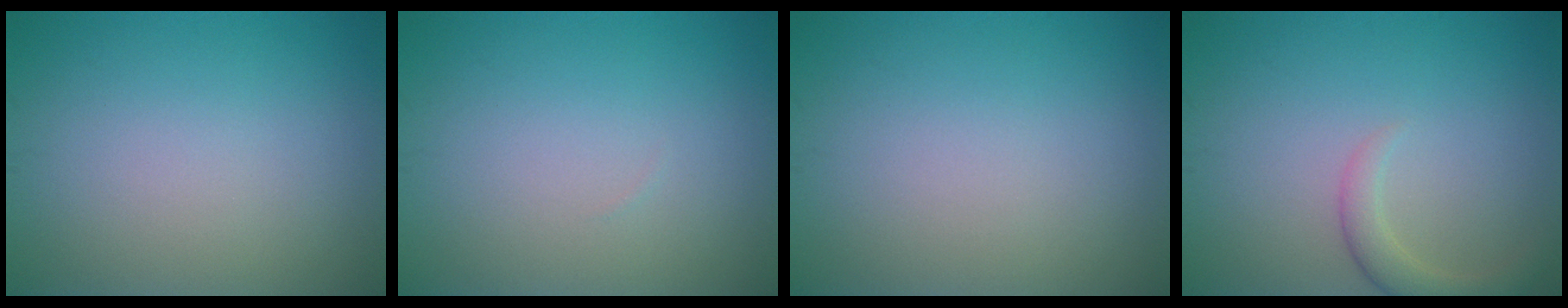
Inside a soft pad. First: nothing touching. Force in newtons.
{"total": 0.0}
{"total": 0.0}
{"total": 2.3, "press": 2.3, "slide": 0.3}